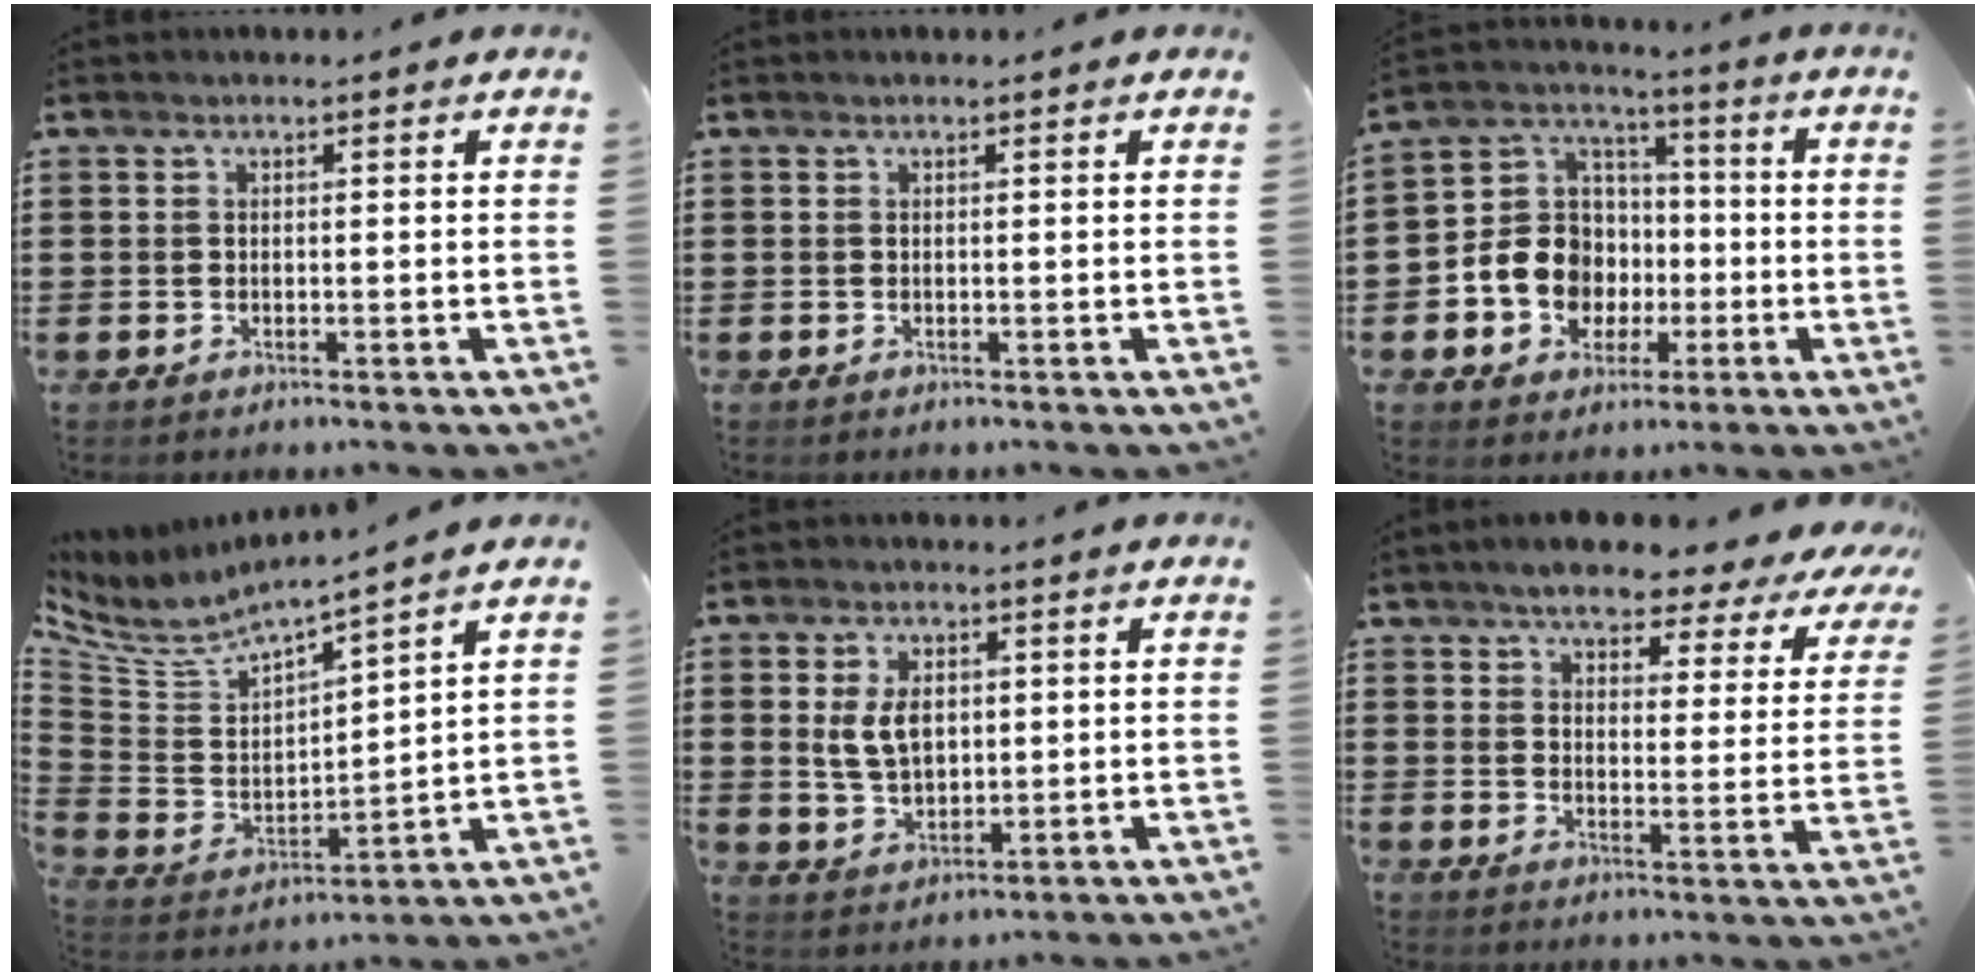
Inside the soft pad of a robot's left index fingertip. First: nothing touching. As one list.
[{"total": 0.0}, {"total": 9.9, "force": [-2.0, 9.0, 3.6], "torque": [-0.117, 0.011, -0.034]}, {"total": 4.6, "force": [4.0, 1.3, 1.8], "torque": [-0.062, -0.030, 0.061]}, {"total": 5.2, "force": [1.2, 3.2, 3.9], "torque": [-0.085, 0.005, 0.016]}, {"total": 5.7, "force": [5.2, 1.1, 2.2], "torque": [-0.060, -0.030, 0.085]}]